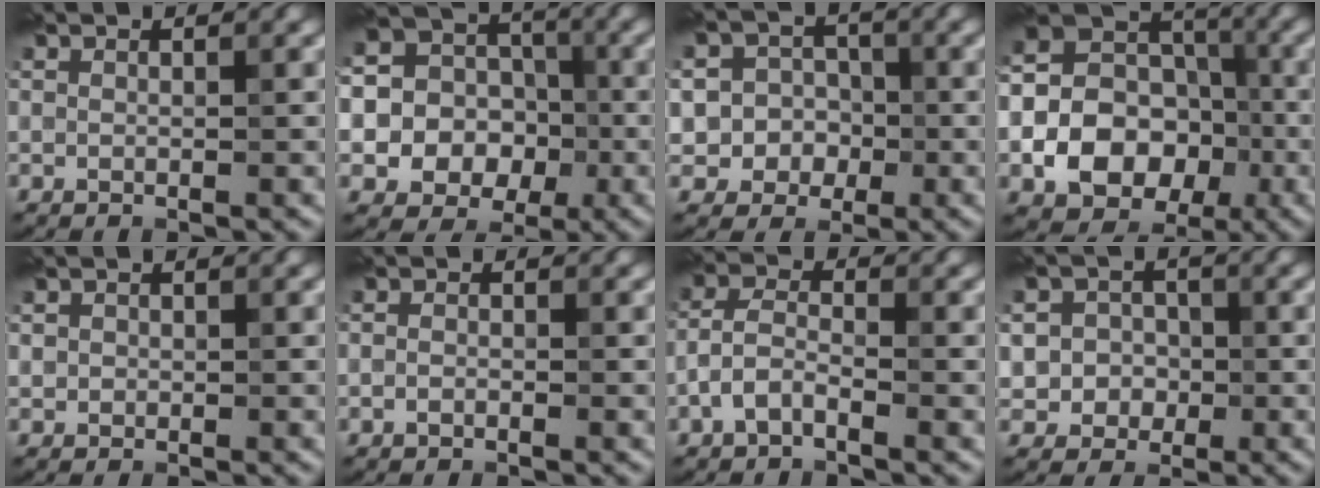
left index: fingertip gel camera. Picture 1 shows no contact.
{"total": 14.2, "force": [-2.8, 13.1, 4.9], "torque": [-0.140, 0.001, -0.066]}
{"total": 5.9, "force": [-1.7, 5.5, 1.3], "torque": [-0.015, 0.010, -0.045]}
{"total": 13.6, "force": [-3.8, 11.4, 6.2], "torque": [-0.129, -0.018, -0.077]}
{"total": 0.7, "force": [0.0, 0.7, 0.1], "torque": [0.004, -0.002, 0.000]}
{"total": 0.7, "force": [-0.5, 0.4, 0.4], "torque": [-0.013, 0.001, -0.012]}
{"total": 2.8, "force": [-1.7, 1.2, 1.9], "torque": [-0.046, 0.010, -0.043]}
{"total": 4.2, "force": [-0.9, 4.0, 1.1], "torque": [-0.006, 0.014, -0.033]}